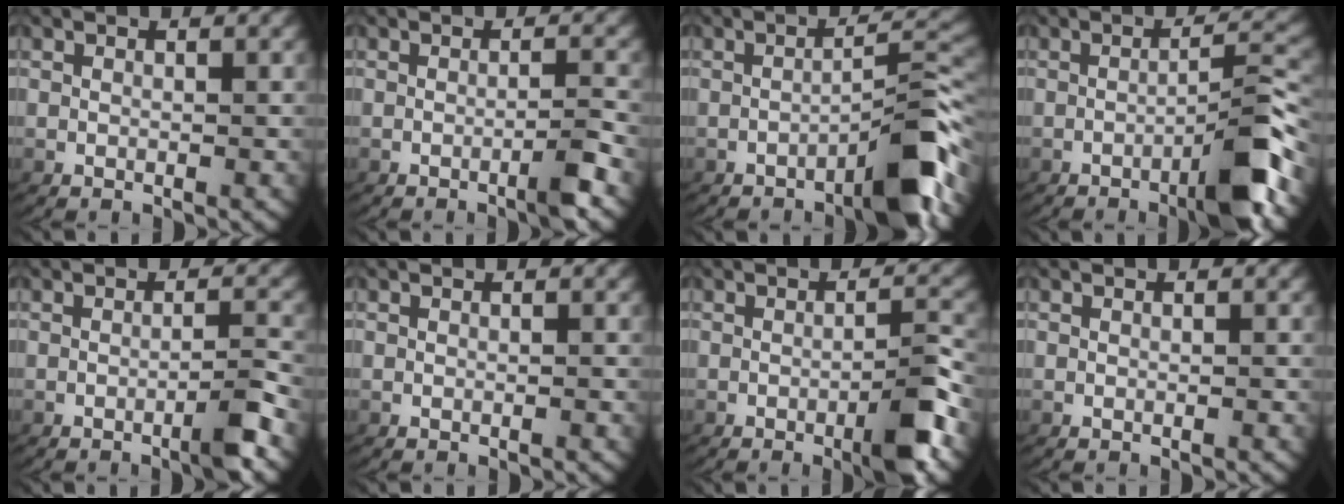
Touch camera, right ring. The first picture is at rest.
{"total": 2.1, "force": [-1.0, 0.2, 1.9], "torque": [-0.023, 0.005, -0.022]}
{"total": 5.3, "force": [-2.9, 1.3, 4.3], "torque": [-0.052, 0.009, -0.048]}
{"total": 5.2, "force": [-2.5, 1.0, 4.5], "torque": [-0.060, 0.011, -0.044]}
{"total": 2.6, "force": [-1.2, 0.3, 2.3], "torque": [-0.031, 0.005, -0.025]}
{"total": 0.0}
{"total": 4.1, "force": [-1.5, 0.9, 3.7], "torque": [-0.049, 0.004, -0.029]}
{"total": 0.0}